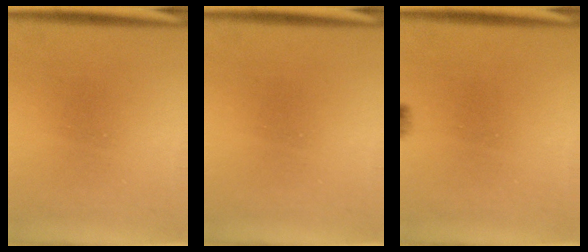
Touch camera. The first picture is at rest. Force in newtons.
{"total": 0.0}
{"total": 2.2}